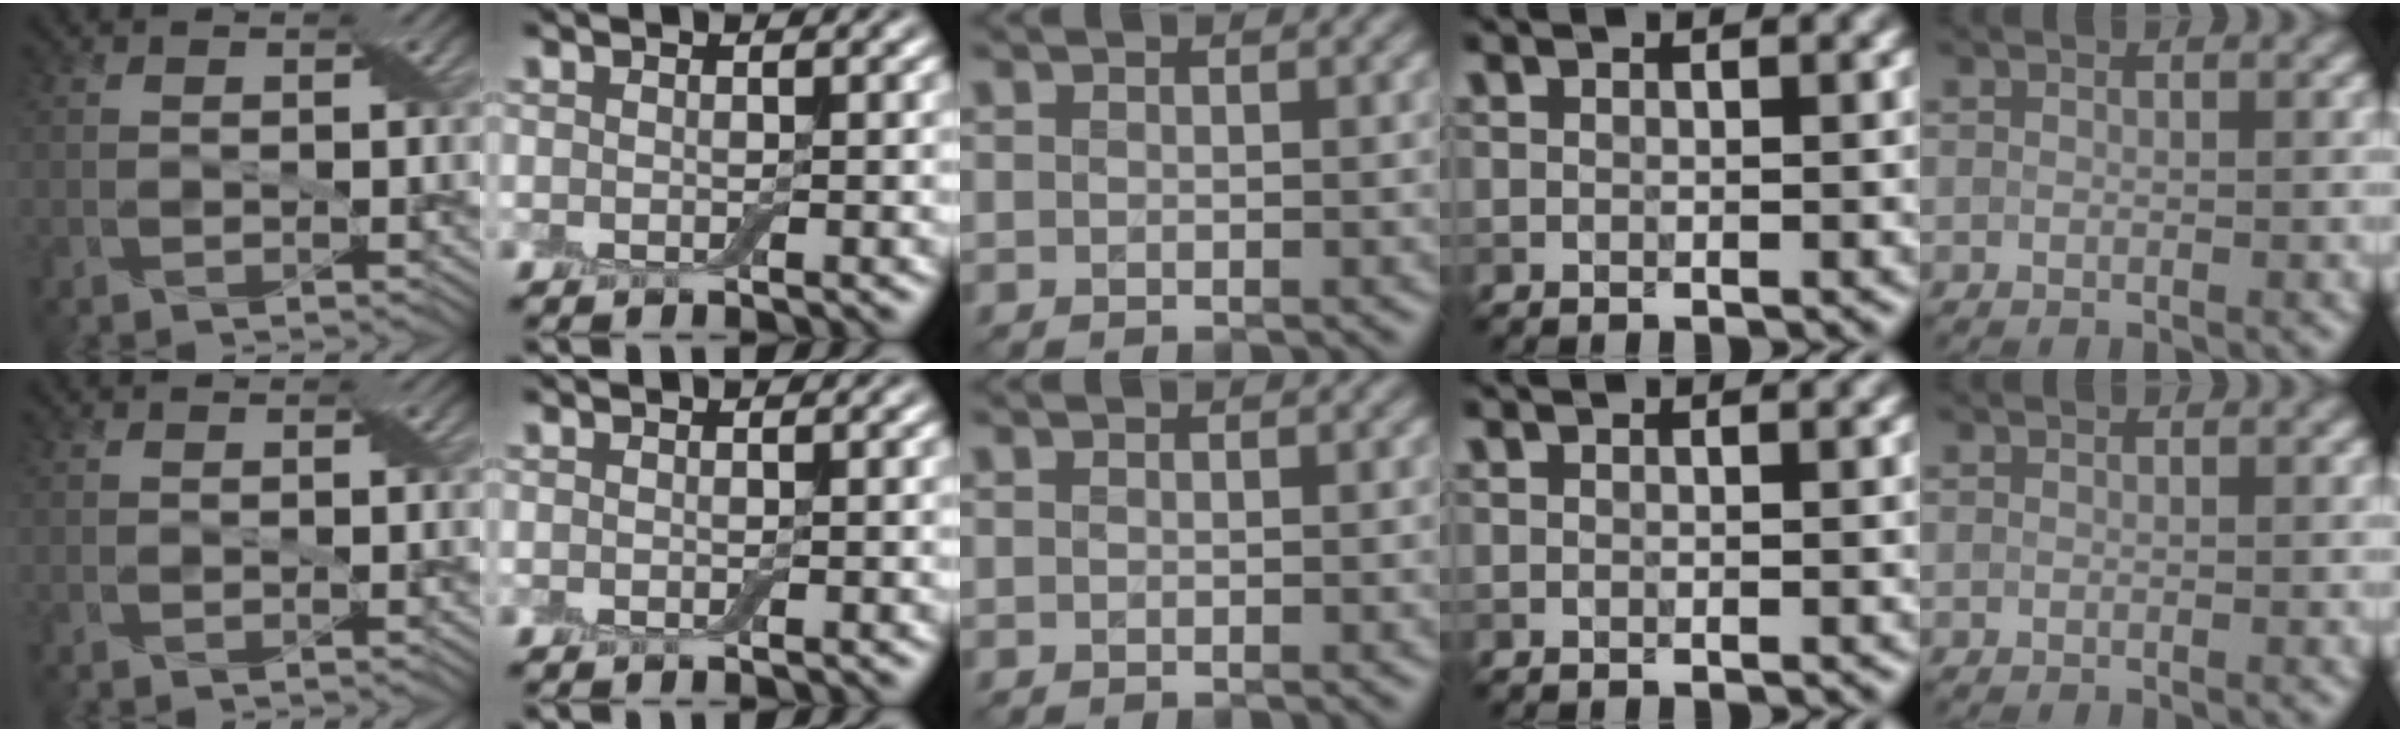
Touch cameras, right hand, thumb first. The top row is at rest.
{}